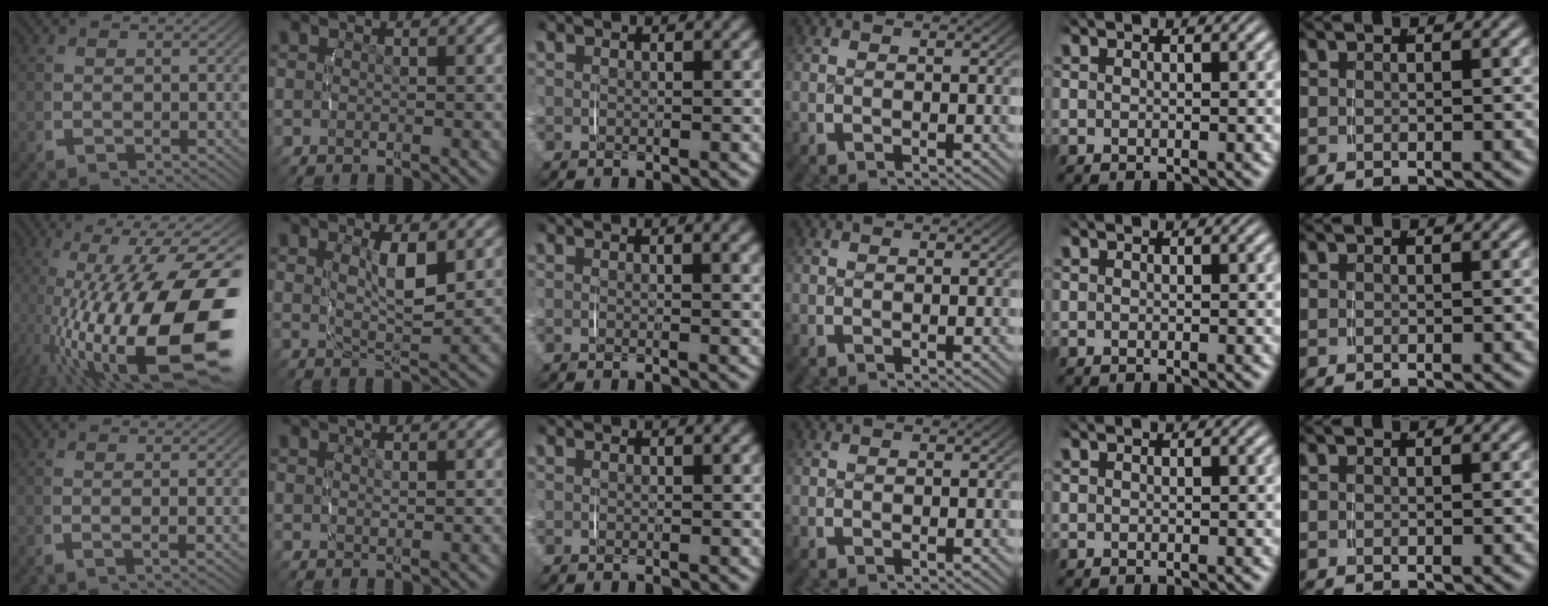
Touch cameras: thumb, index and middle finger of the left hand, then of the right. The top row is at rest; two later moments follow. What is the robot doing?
{"motion": "lift_and_place", "object": "glasses case"}